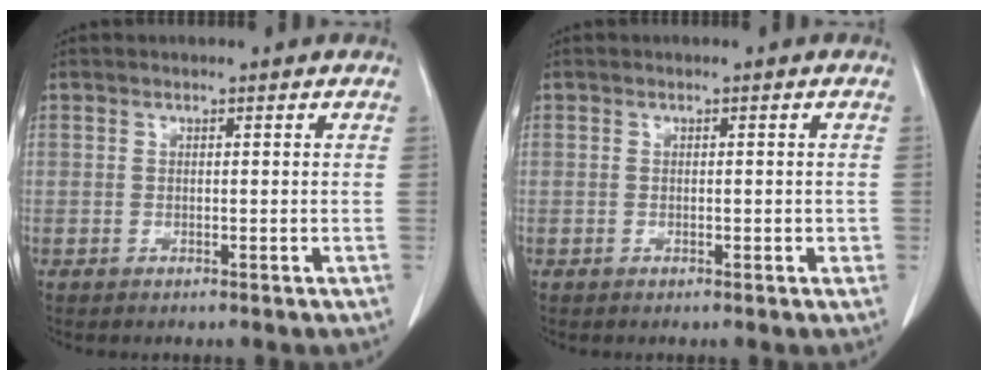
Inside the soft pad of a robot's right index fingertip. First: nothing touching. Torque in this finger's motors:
{"motor_torque": [-0.18, 0.34, -0.02, 0.00]}